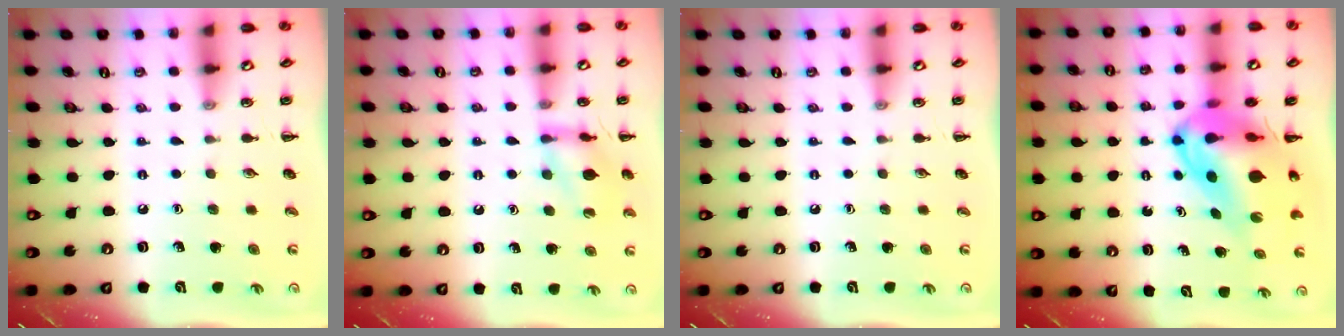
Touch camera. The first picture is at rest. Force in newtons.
{"total": 12.7, "press": 12.7, "slide": 1.0}
{"total": 0.0}
{"total": 15.3, "press": 14.6, "slide": 4.7}